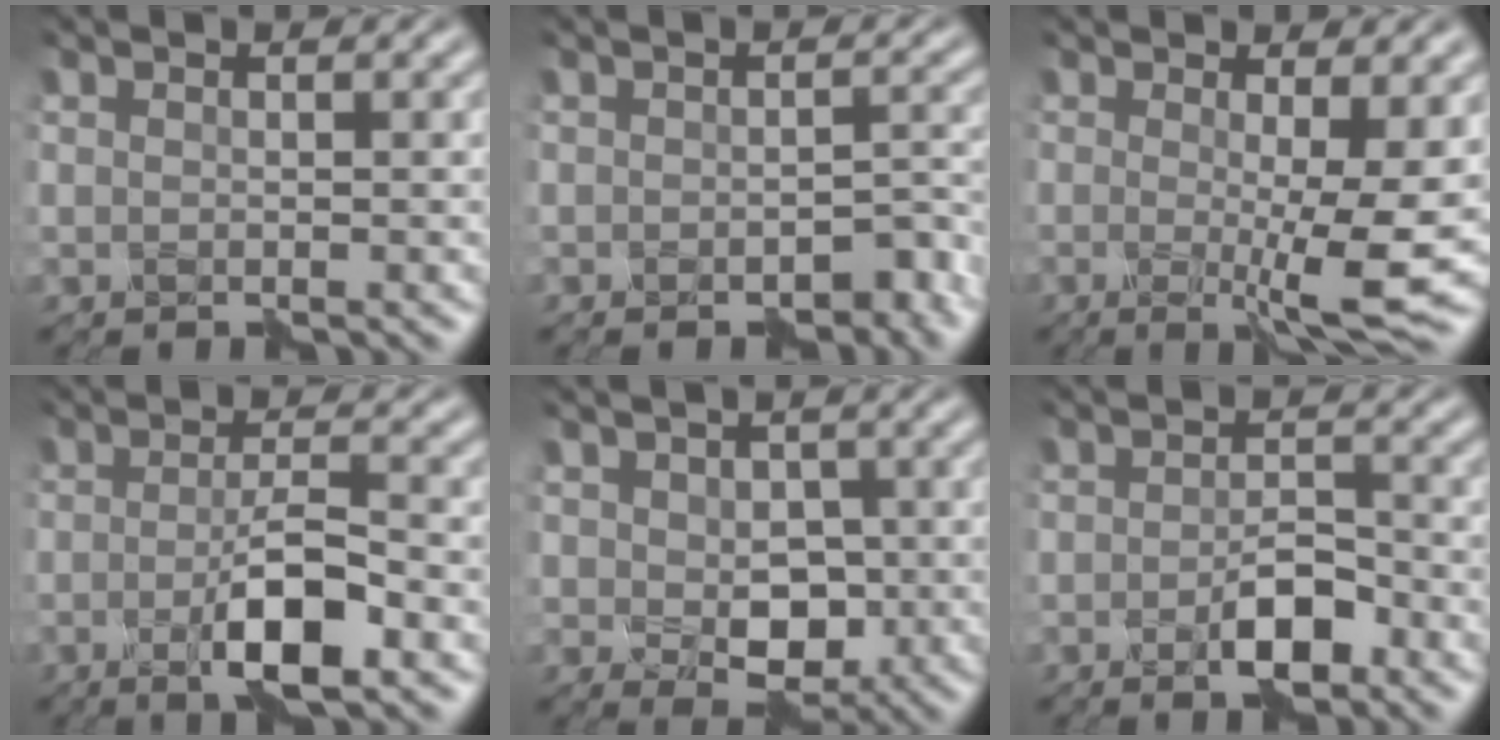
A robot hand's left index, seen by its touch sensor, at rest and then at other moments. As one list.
[{"total": 2.4, "force": [-1.8, 1.1, 1.1], "torque": [-0.007, -0.004, -0.025]}, {"total": 5.2, "force": [-0.4, 0.6, 5.1], "torque": [-0.073, -0.013, -0.007]}, {"total": 4.9, "force": [-1.9, 1.1, 4.4], "torque": [-0.076, -0.001, -0.039]}, {"total": 4.0, "force": [-0.7, 2.9, 2.7], "torque": [-0.044, -0.008, -0.010]}, {"total": 3.2, "force": [-1.9, 1.4, 2.2], "torque": [-0.038, -0.001, -0.035]}]